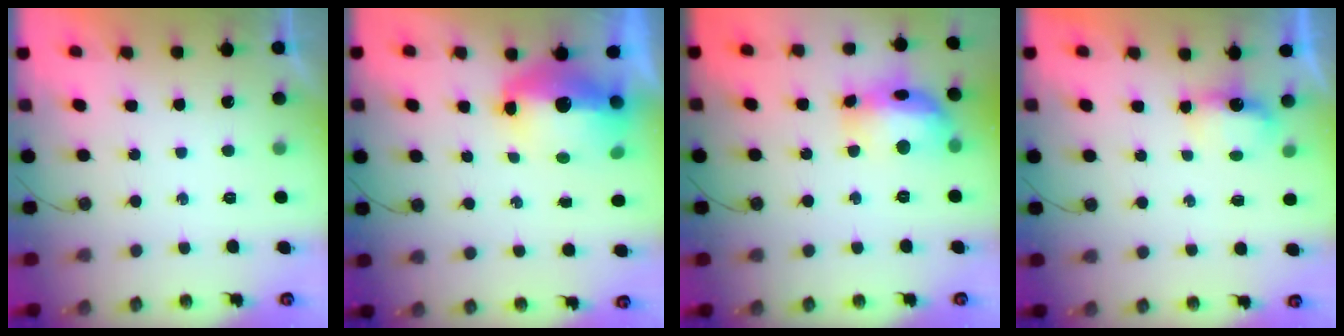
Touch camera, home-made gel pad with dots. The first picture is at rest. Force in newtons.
{"total": 13.5, "press": 13.4, "slide": 1.6}
{"total": 16.8, "press": 16.7, "slide": 1.8}
{"total": 4.1, "press": 4.1, "slide": 0.7}